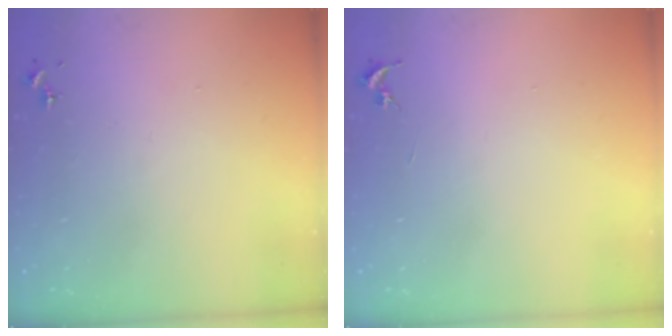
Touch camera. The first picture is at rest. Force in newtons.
{"total": 0.0}